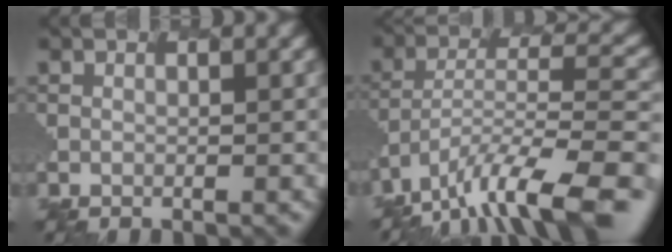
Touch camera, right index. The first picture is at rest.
{"total": 10.7, "force": [-7.7, 3.1, 6.8], "torque": [-0.136, -0.002, -0.140]}